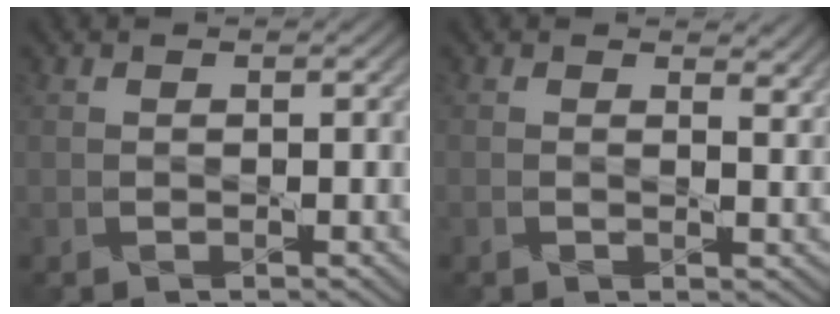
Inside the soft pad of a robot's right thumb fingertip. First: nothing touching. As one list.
[{"total": 1.6, "force": [0.8, 0.8, 1.1], "torque": [-0.024, -0.003, 0.016]}]